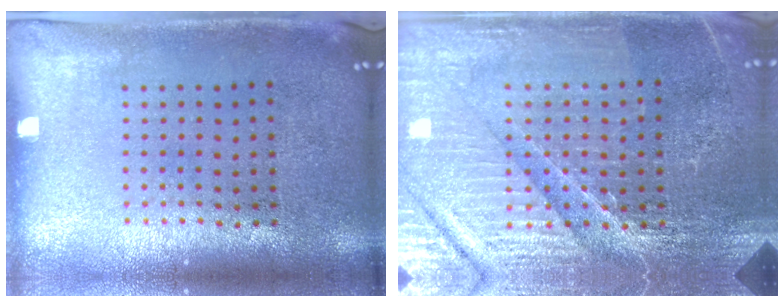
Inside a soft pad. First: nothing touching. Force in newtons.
{"total": 4.9, "press": 4.6, "slide": 1.5}